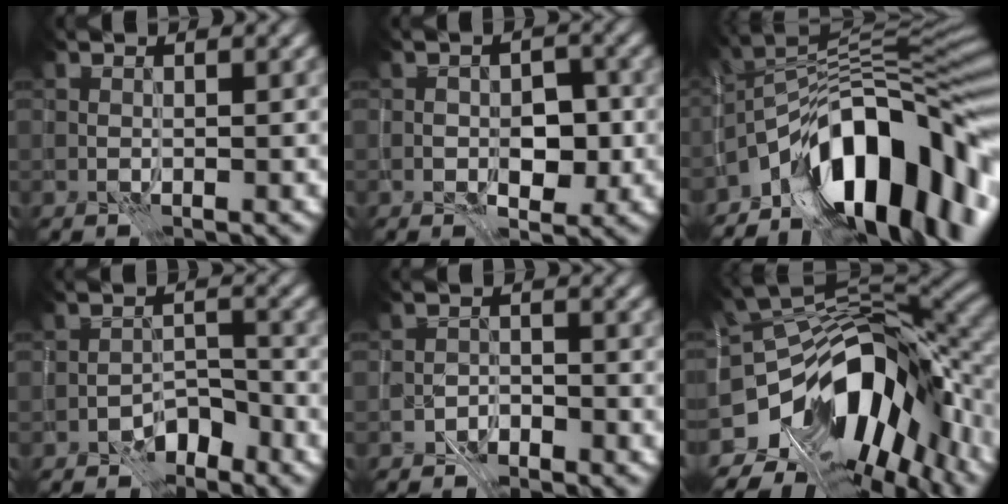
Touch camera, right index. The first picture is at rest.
{"total": 3.8, "force": [-0.9, 2.3, 2.9], "torque": [-0.034, 0.000, -0.013]}
{"total": 14.9, "force": [-7.1, 6.3, 11.5], "torque": [-0.162, 0.030, -0.129]}
{"total": 3.4, "force": [-2.7, 1.5, 1.5], "torque": [-0.020, 0.009, -0.050]}
{"total": 2.0, "force": [-1.8, 0.7, 0.4], "torque": [-0.006, 0.005, -0.040]}
{"total": 15.4, "force": [-6.8, 7.6, 11.5], "torque": [-0.172, 0.006, -0.124]}